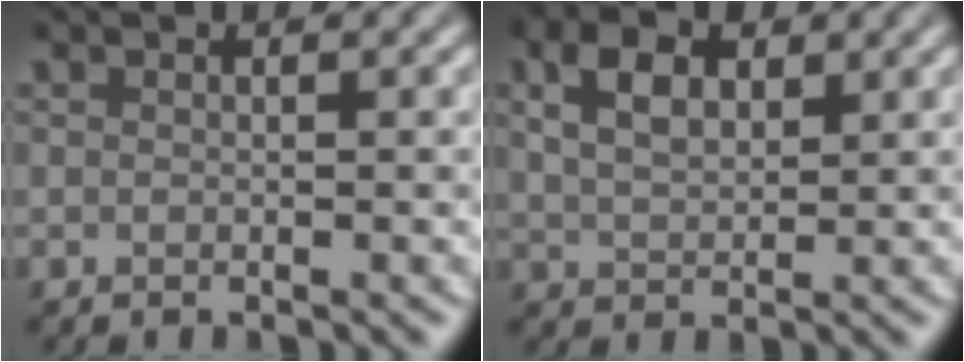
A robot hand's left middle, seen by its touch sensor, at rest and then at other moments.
{"total": 4.2, "force": [1.8, 2.5, 2.9], "torque": [-0.062, 0.008, 0.032]}